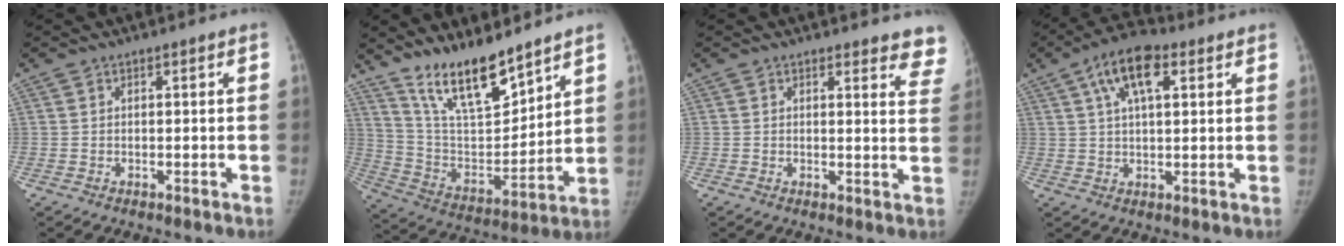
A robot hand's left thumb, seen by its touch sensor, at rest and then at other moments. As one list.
[{"total": 16.2, "force": [12.6, 4.8, 9.0], "torque": [-0.118, -0.080, 0.237]}, {"total": 8.1, "force": [7.6, 2.2, 2.0], "torque": [0.024, -0.043, 0.051]}, {"total": 10.1, "force": [4.3, 4.6, 8.0], "torque": [-0.131, 0.012, 0.069]}]